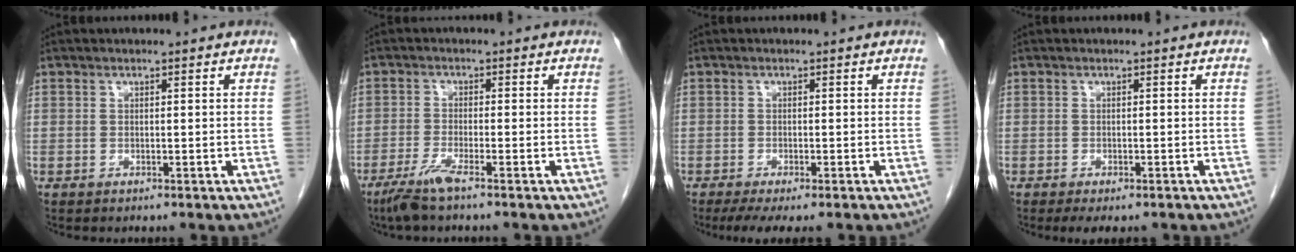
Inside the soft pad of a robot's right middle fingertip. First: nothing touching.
{"total": 4.1, "force": [-2.9, -0.3, 2.8], "torque": [-0.064, -0.012, -0.062]}
{"total": 6.1, "force": [-4.6, 1.1, 3.8], "torque": [-0.053, -0.014, -0.070]}
{"total": 3.7, "force": [-2.8, 1.3, 2.0], "torque": [-0.026, -0.007, -0.036]}